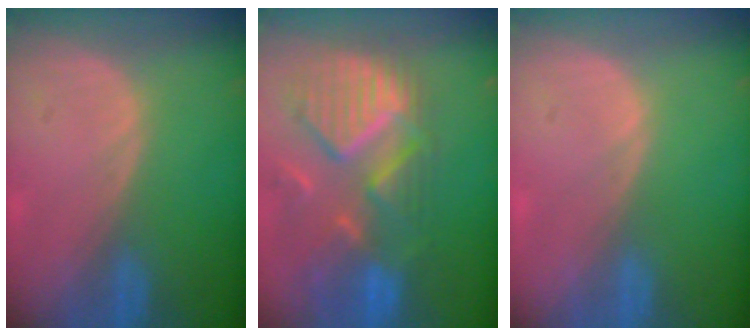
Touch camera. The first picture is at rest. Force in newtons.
{"total": 12.3, "press": 10.6, "slide": 6.2}
{"total": 0.0}